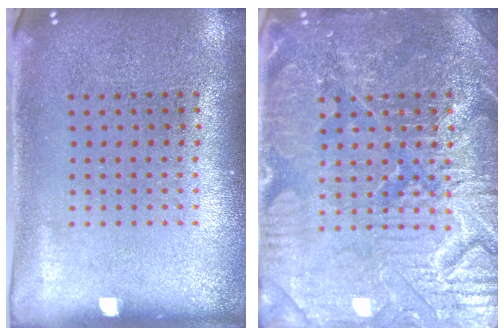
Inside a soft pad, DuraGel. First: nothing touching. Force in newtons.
{"total": 4.6, "press": 4.6, "slide": 0.5}